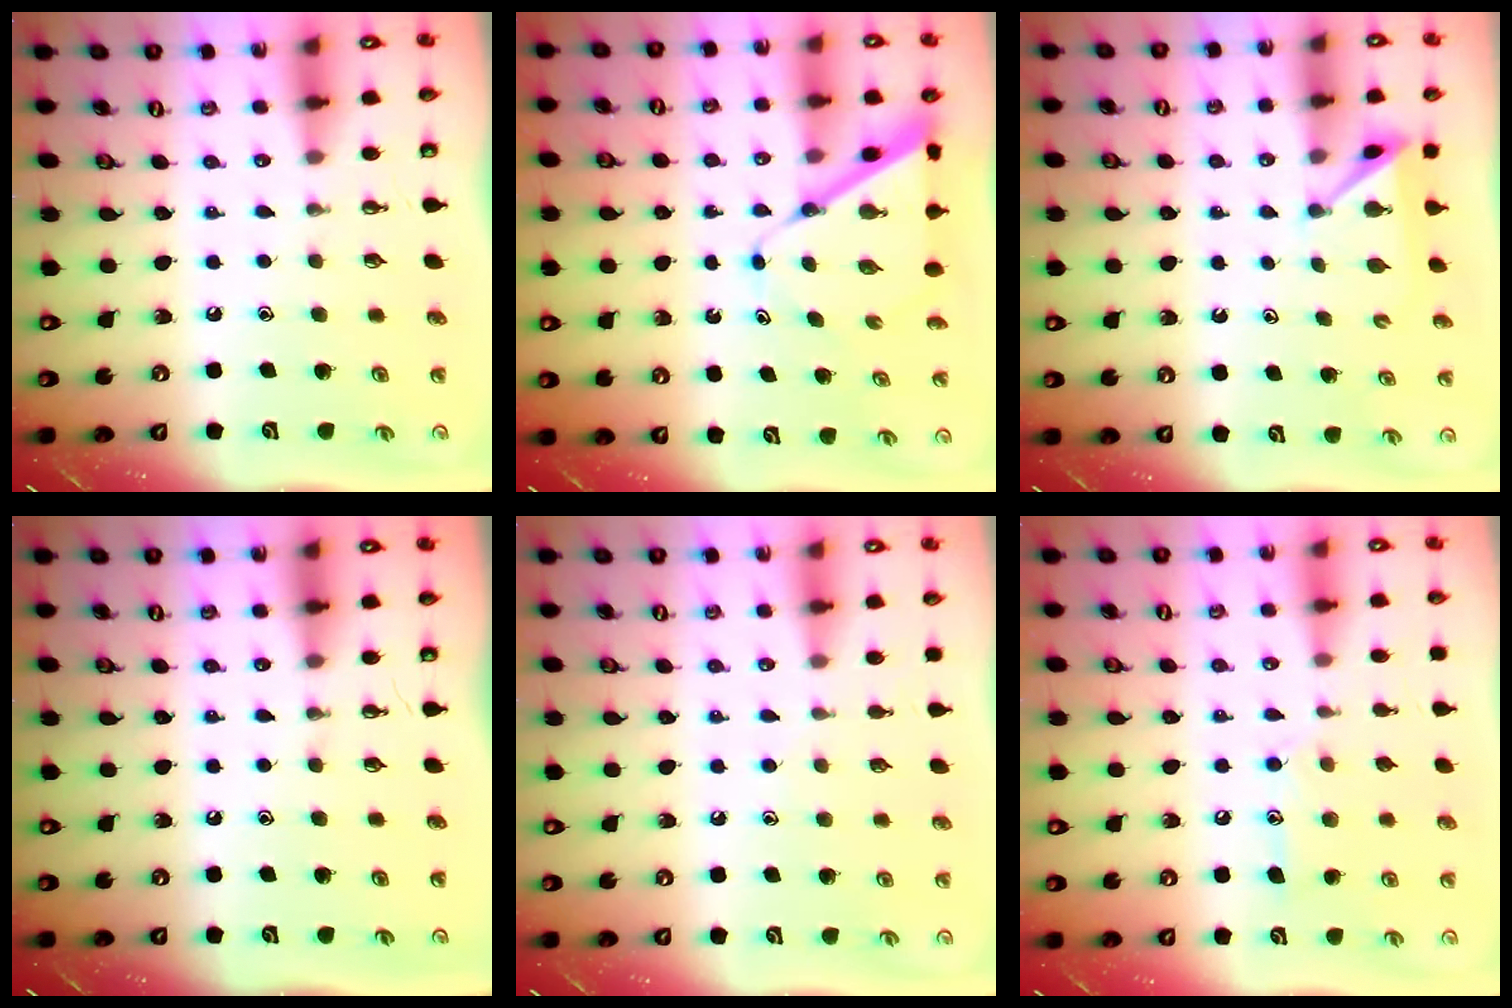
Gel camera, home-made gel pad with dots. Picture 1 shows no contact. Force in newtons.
{"total": 6.9, "press": 6.9, "slide": 0.7}
{"total": 4.5, "press": 4.4, "slide": 0.7}
{"total": 0.0}
{"total": 3.9, "press": 3.9, "slide": 0.3}
{"total": 9.7, "press": 9.7, "slide": 0.6}